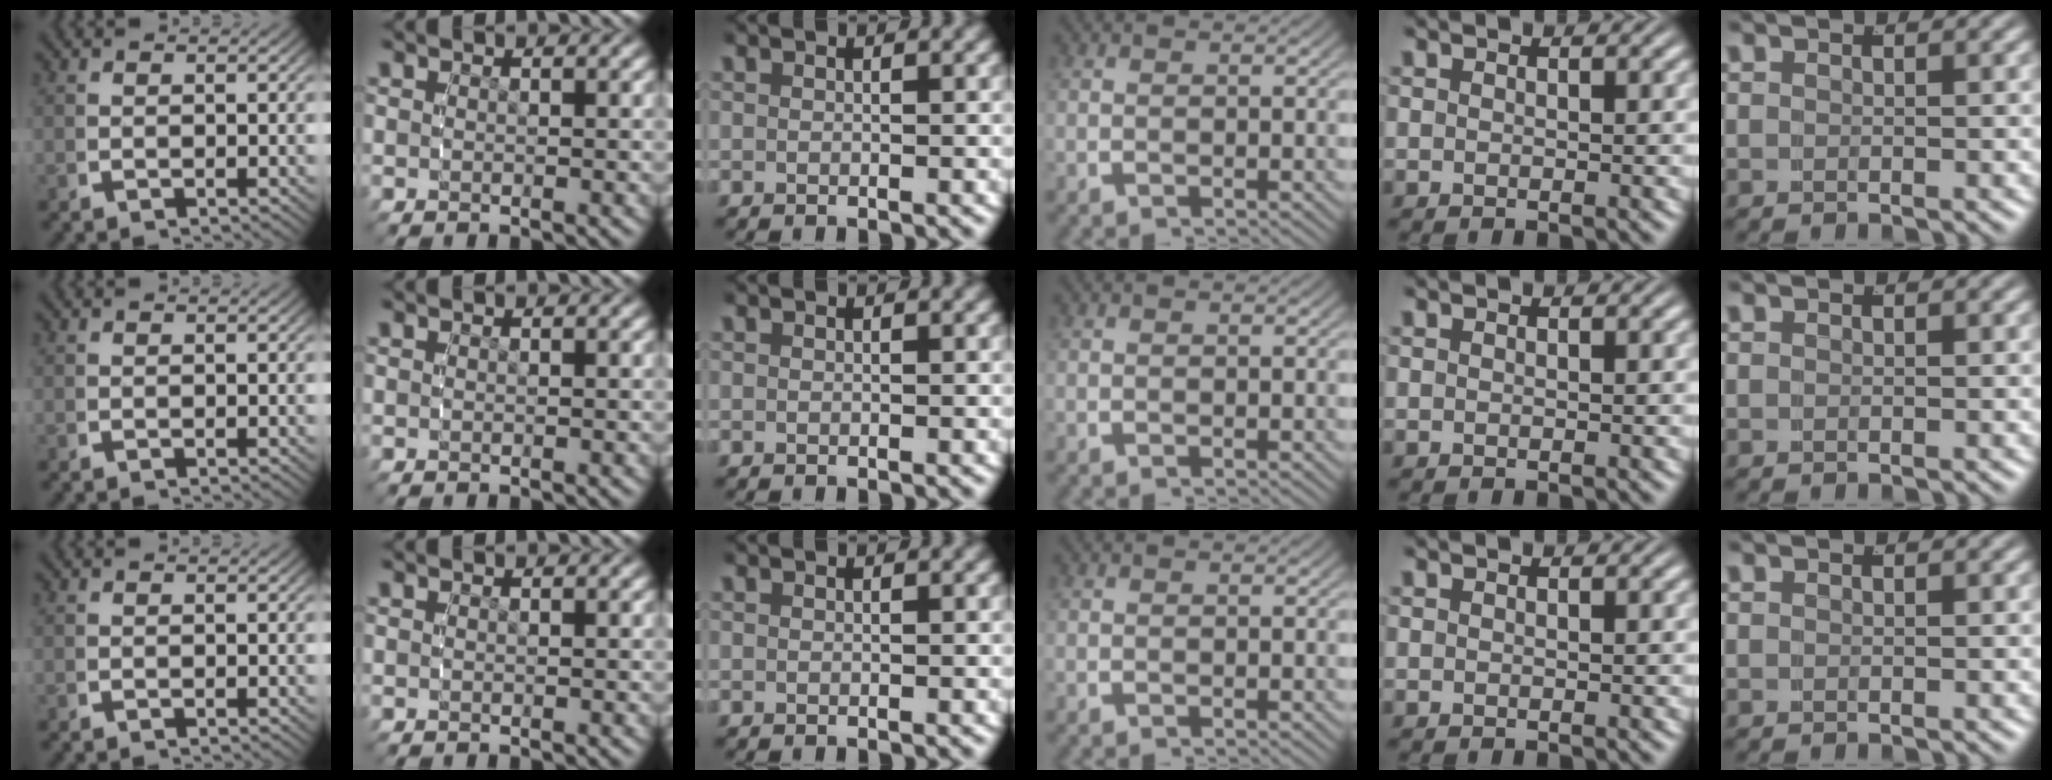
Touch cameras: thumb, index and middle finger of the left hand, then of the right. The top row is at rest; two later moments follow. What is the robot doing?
{"motion": "reach", "object": "toothpaste"}